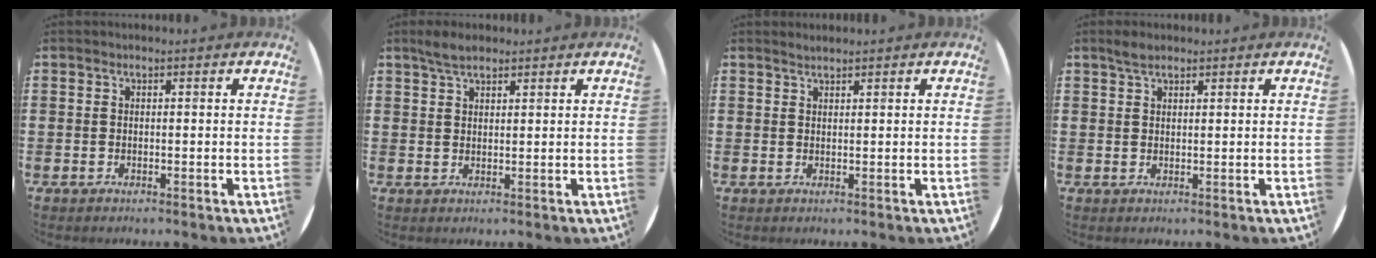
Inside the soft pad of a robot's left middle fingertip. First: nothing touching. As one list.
[{"total": 3.1, "force": [2.5, 1.1, 1.3], "torque": [-0.022, 0.004, 0.045]}, {"total": 1.0, "force": [1.0, 0.0, 0.2], "torque": [-0.004, 0.000, 0.018]}, {"total": 2.0, "force": [1.6, 0.7, 0.8], "torque": [-0.010, 0.001, 0.028]}]